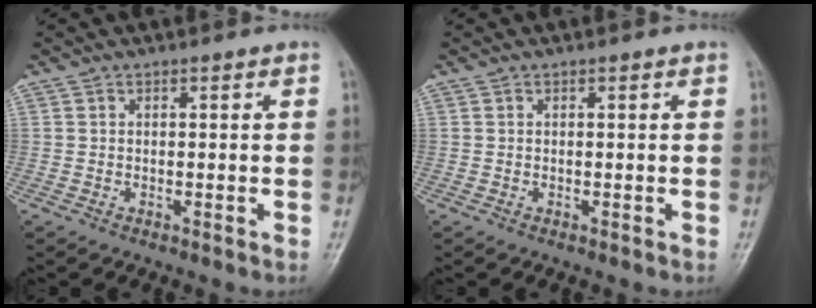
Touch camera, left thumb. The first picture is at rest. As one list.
[{"total": 0.0}]